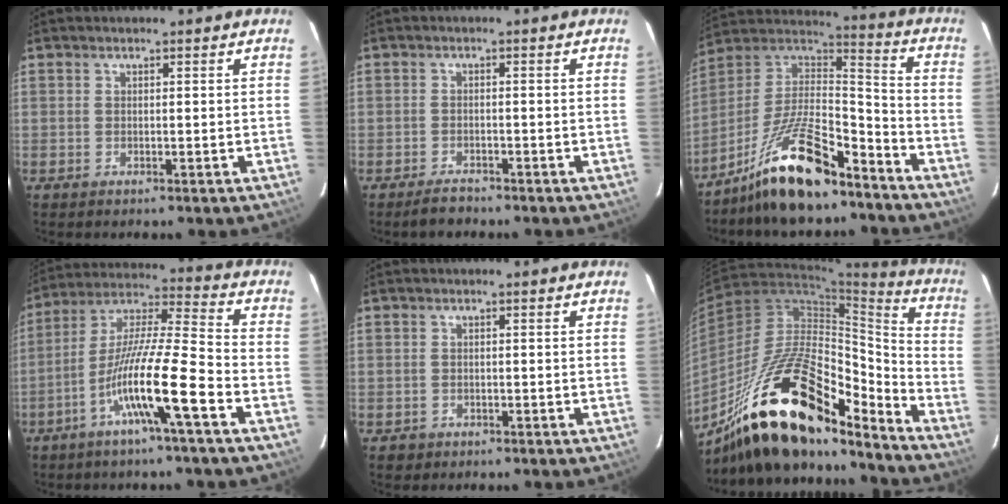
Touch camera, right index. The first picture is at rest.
{"total": 2.4, "force": [-2.1, 0.8, 0.7], "torque": [-0.019, -0.001, -0.034]}
{"total": 16.4, "force": [-12.1, 3.8, 10.4], "torque": [-0.195, 0.020, -0.215]}
{"total": 13.9, "force": [-6.2, -0.3, 12.4], "torque": [-0.239, 0.003, -0.117]}
{"total": 1.6, "force": [-0.7, 1.4, -0.1], "torque": [-0.003, 0.006, -0.008]}
{"total": 23.3, "force": [-16.1, 7.0, 15.3], "torque": [-0.251, 0.014, -0.272]}